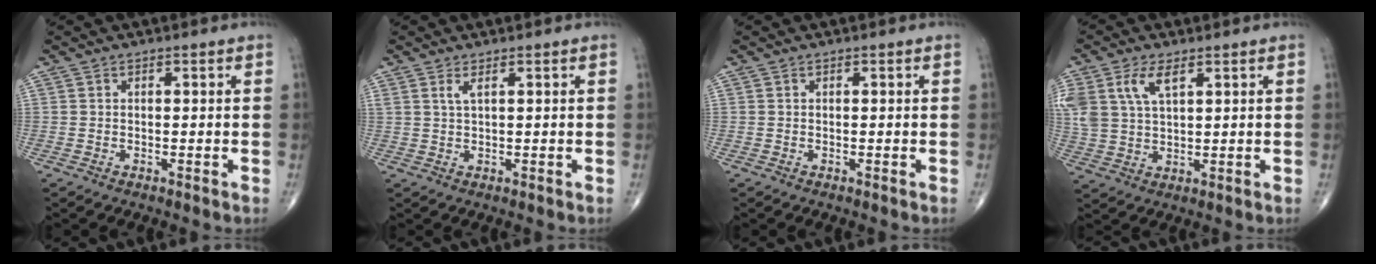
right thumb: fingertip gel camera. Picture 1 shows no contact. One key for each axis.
{"total": 1.6, "fx": 0.9, "fy": 0.2, "fz": 1.3, "tx": -0.032, "ty": -0.001, "tz": 0.021}
{"total": 0.0}
{"total": 9.6, "fx": 4.4, "fy": 5.0, "fz": 7.0, "tx": -0.160, "ty": -0.004, "tz": 0.093}